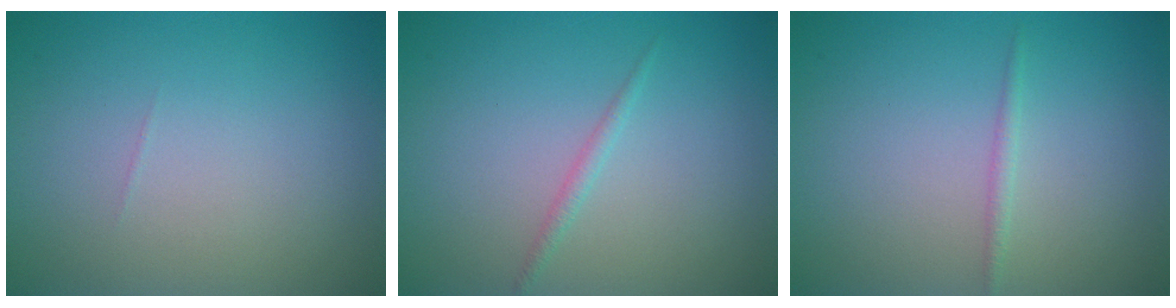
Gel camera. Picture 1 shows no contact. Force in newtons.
{"total": 0.9, "press": 0.9, "slide": 0.1}
{"total": 0.8, "press": 0.8, "slide": 0.1}